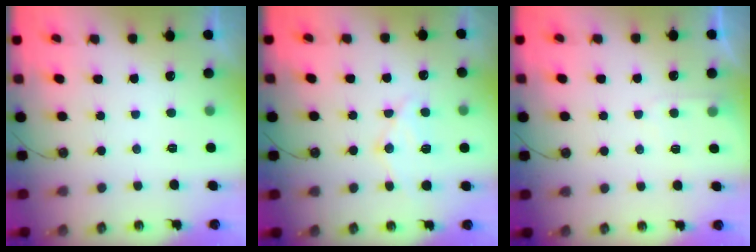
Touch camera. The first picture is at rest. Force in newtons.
{"total": 10.8, "press": 10.8, "slide": 0.5}
{"total": 4.4, "press": 4.3, "slide": 0.6}